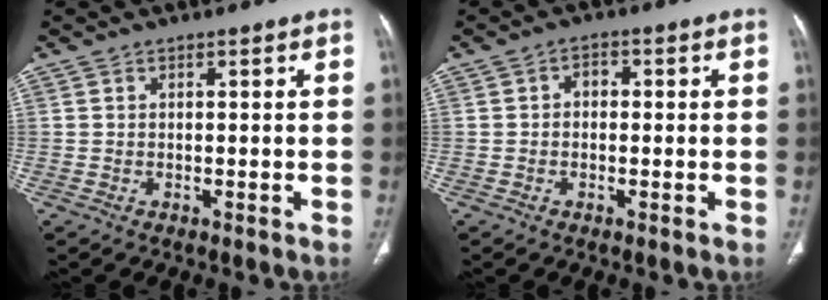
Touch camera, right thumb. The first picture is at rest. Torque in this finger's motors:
{"motor_torque": [0.06, -0.17, 0.24, -0.38, 0.08]}